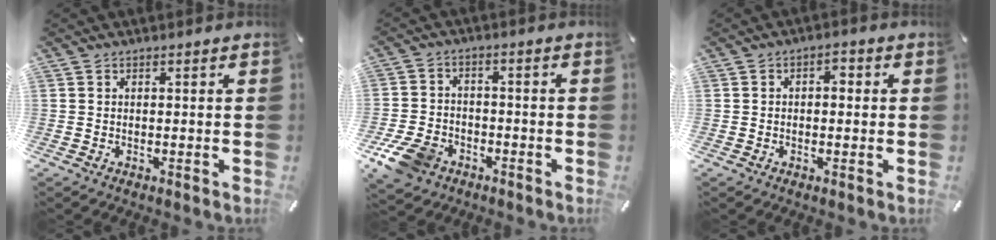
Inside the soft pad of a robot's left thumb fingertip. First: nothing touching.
{"total": 9.2, "force": [-5.4, 6.2, 4.1], "torque": [-0.090, 0.033, -0.100]}
{"total": 2.5, "force": [-0.6, 1.7, 1.8], "torque": [-0.027, 0.010, -0.017]}